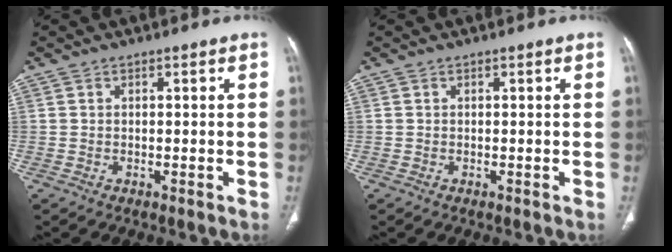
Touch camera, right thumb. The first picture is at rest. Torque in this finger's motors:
{"motor_torque": [0.04, 0.06, -0.03, -0.03, 0.00]}